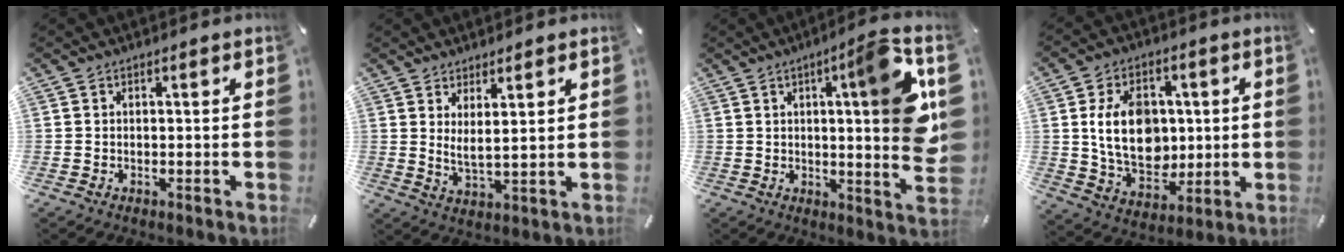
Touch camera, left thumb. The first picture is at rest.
{"total": 4.3, "force": [3.3, 0.4, 2.7], "torque": [-0.055, -0.021, 0.058]}
{"total": 16.1, "force": [4.6, 2.2, 15.2], "torque": [-0.208, -0.034, 0.058]}
{"total": 14.5, "force": [1.5, 10.9, 9.4], "torque": [-0.185, 0.010, 0.028]}